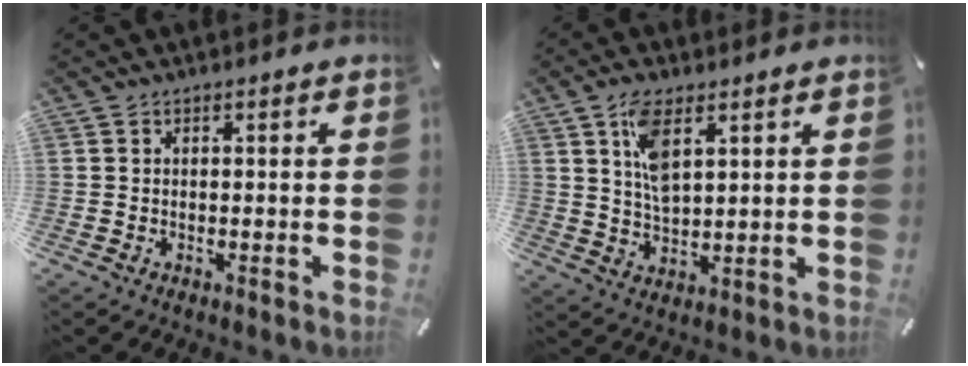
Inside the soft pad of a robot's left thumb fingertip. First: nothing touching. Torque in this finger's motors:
{"motor_torque": [1.69, 1.61, 1.15, -0.79, 0.42]}